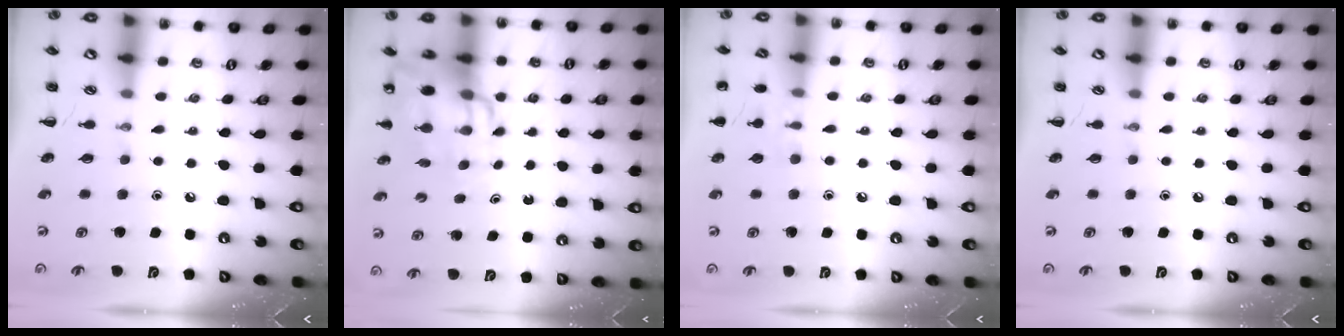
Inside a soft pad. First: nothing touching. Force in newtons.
{"total": 12.0, "press": 11.5, "slide": 3.6}
{"total": 7.6, "press": 7.3, "slide": 2.1}
{"total": 0.0}